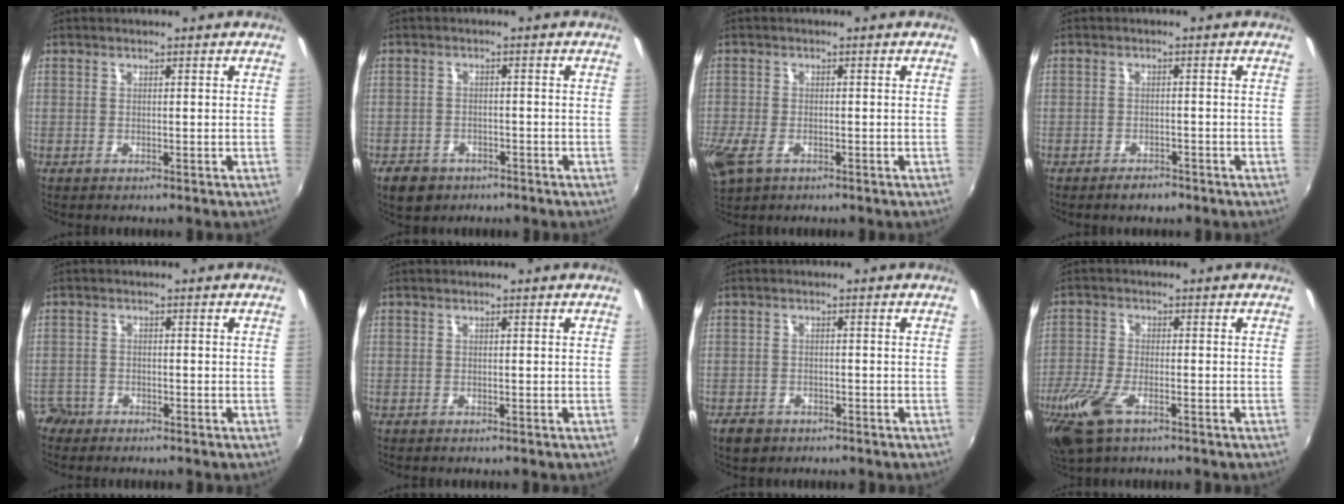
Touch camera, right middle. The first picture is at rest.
{"total": 5.5, "force": [-3.6, 3.7, 1.9], "torque": [-0.057, -0.005, -0.053]}
{"total": 7.3, "force": [-3.6, 4.2, 4.8], "torque": [-0.119, -0.023, -0.068]}
{"total": 2.6, "force": [-2.1, 1.3, 0.9], "torque": [-0.025, -0.002, -0.033]}
{"total": 3.7, "force": [-2.8, 2.4, 0.2], "torque": [-0.019, 0.000, -0.058]}
{"total": 0.0}
{"total": 4.0, "force": [-2.7, 2.6, 1.4], "torque": [-0.043, -0.006, -0.045]}
{"total": 10.9, "force": [-6.2, 4.6, 7.7], "torque": [-0.187, -0.034, -0.121]}